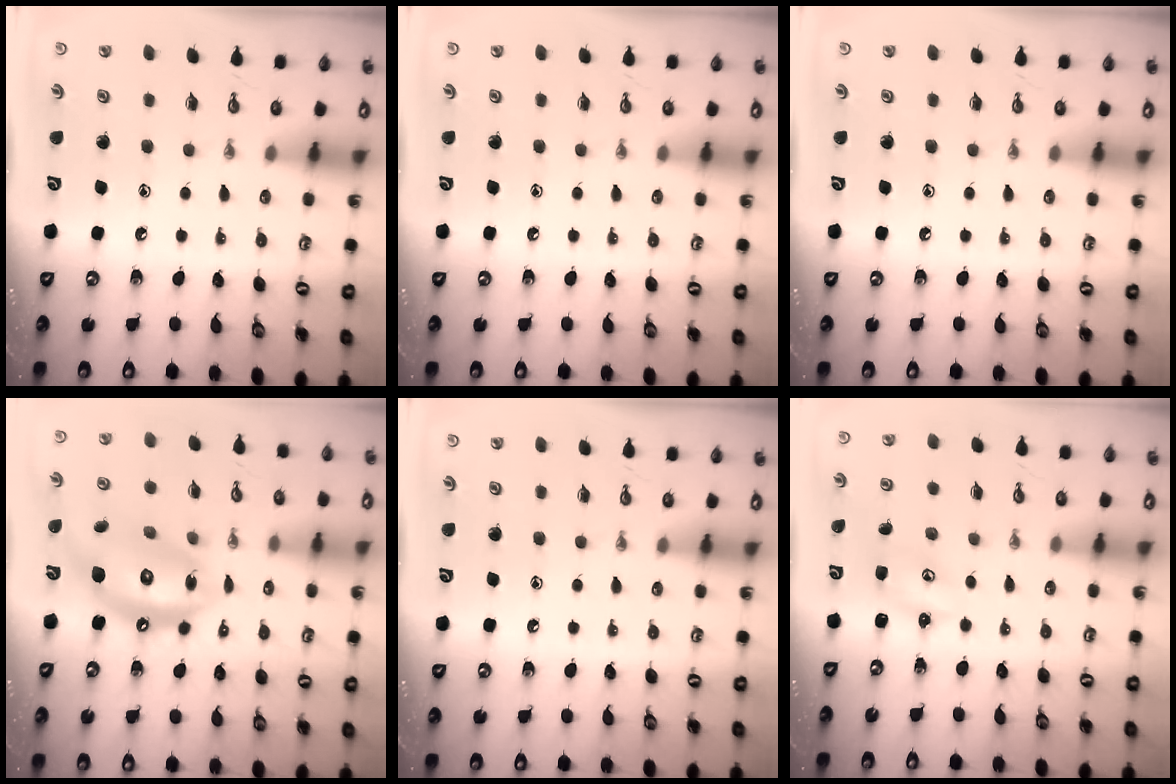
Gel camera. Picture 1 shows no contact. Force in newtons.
{"total": 0.0}
{"total": 0.0}
{"total": 15.0, "press": 14.9, "slide": 1.6}
{"total": 0.0}
{"total": 2.7, "press": 2.7, "slide": 0.3}